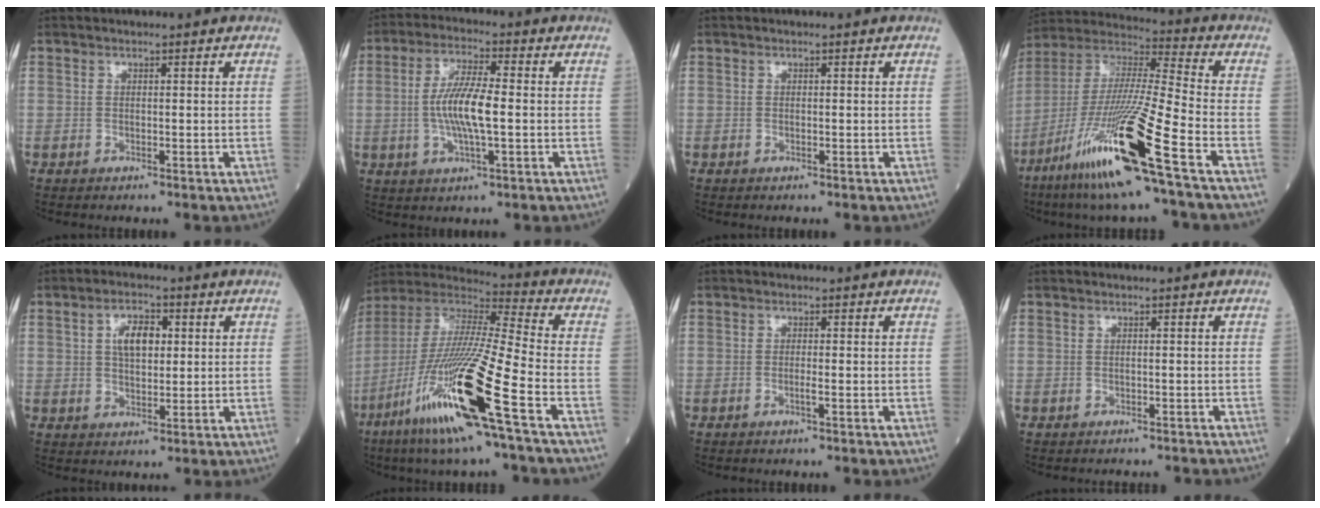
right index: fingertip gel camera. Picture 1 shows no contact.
{"total": 8.6, "force": [-0.6, 1.4, 8.5], "torque": [-0.170, 0.000, -0.014]}
{"total": 0.0}
{"total": 20.9, "force": [-10.5, -0.5, 18.0], "torque": [-0.390, -0.055, -0.207]}
{"total": 5.5, "force": [1.4, 2.7, 4.5], "torque": [-0.081, 0.010, 0.026]}
{"total": 22.0, "force": [-9.9, 0.0, 19.7], "torque": [-0.427, -0.056, -0.200]}
{"total": 1.1, "force": [-0.5, -0.1, 1.0], "torque": [-0.021, -0.001, -0.010]}
{"total": 3.0, "force": [-2.9, 0.5, 0.7], "torque": [-0.008, -0.005, -0.033]}